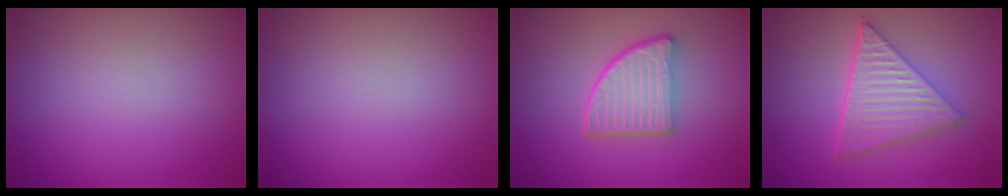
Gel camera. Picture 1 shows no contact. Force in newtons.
{"total": 0.0}
{"total": 4.8, "press": 3.8, "slide": 2.9}
{"total": 6.3, "press": 4.7, "slide": 4.2}